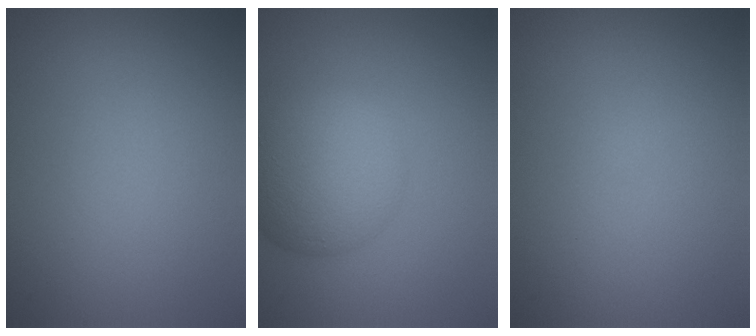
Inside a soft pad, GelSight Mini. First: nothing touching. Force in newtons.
{"total": 7.1, "press": 7.1, "slide": 0.2}
{"total": 0.0}